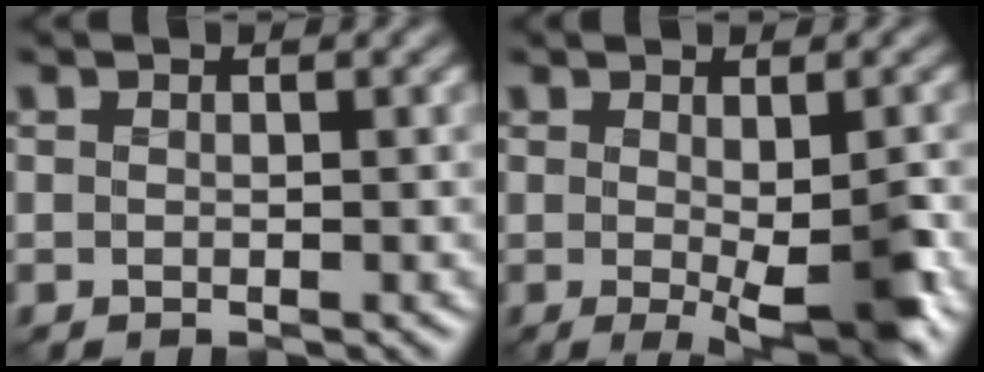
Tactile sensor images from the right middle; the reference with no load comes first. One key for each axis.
{"total": 5.0, "fx": -0.9, "fy": 1.4, "fz": 4.7, "tx": -0.077, "ty": -0.008, "tz": -0.012}